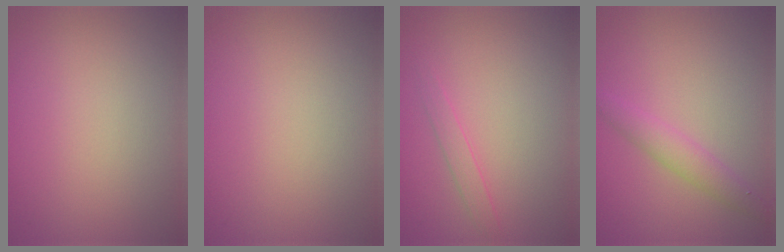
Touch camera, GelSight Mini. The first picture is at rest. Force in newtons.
{"total": 0.0}
{"total": 1.1, "press": 1.1, "slide": 0.1}
{"total": 2.3, "press": 2.3, "slide": 0.0}